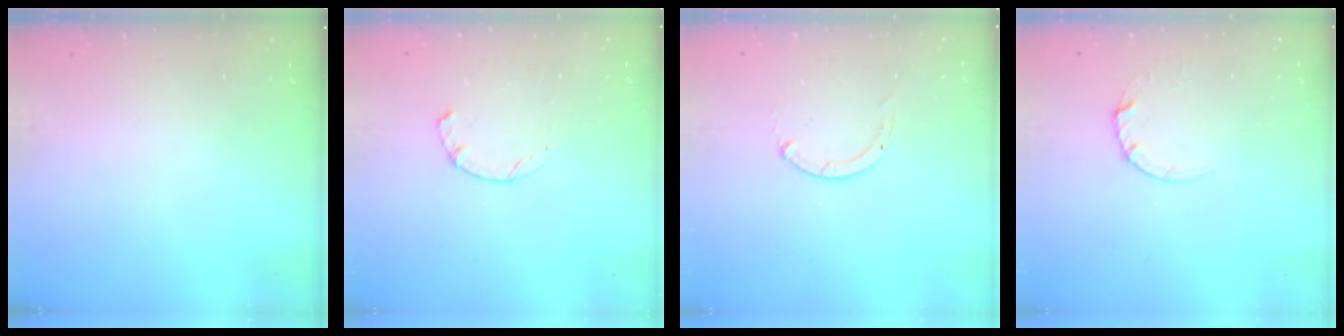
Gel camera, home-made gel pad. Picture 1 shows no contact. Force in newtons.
{"total": 1.9, "press": 1.9, "slide": 0.3}
{"total": 0.0}
{"total": 2.7, "press": 2.7, "slide": 0.2}